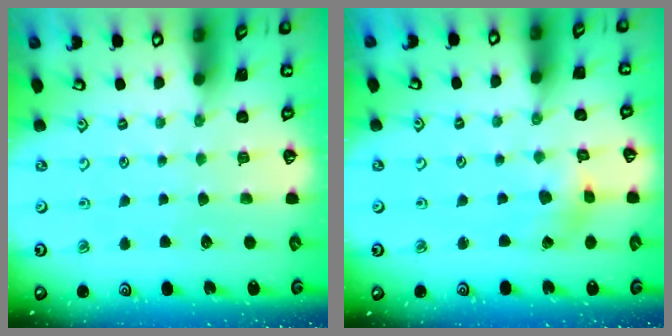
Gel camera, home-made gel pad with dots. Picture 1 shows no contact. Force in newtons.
{"total": 2.8, "press": 2.7, "slide": 0.4}